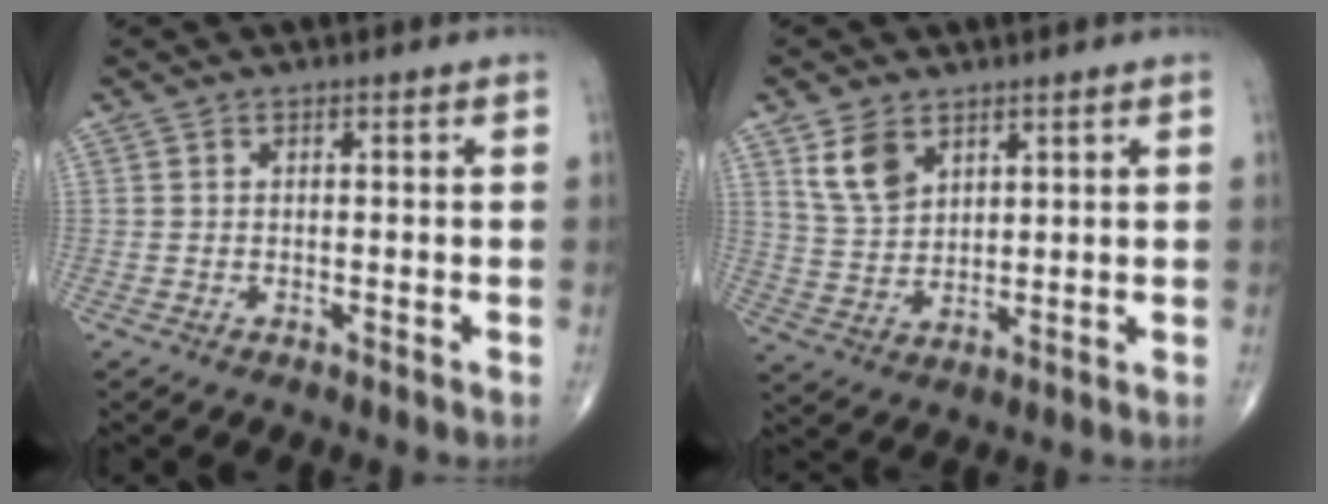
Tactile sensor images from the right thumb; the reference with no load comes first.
{"total": 7.5, "force": [4.1, 4.8, 4.0], "torque": [-0.062, -0.019, 0.089]}